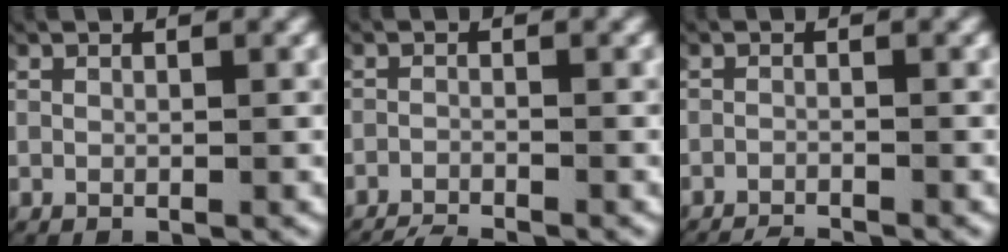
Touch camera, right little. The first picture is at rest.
{"total": 4.3, "force": [-4.2, 0.8, 0.4], "torque": [-0.015, -0.017, -0.064]}
{"total": 3.7, "force": [-3.6, 0.6, 0.3], "torque": [-0.010, -0.014, -0.054]}